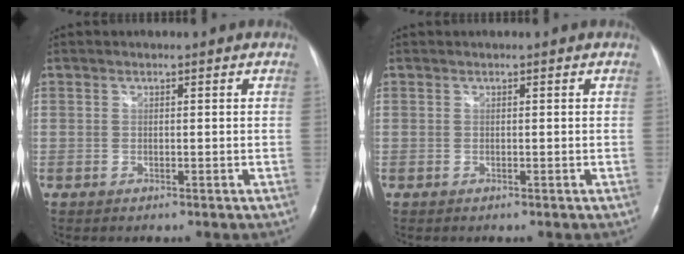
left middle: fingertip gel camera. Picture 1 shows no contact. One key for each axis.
{"total": 0.0}